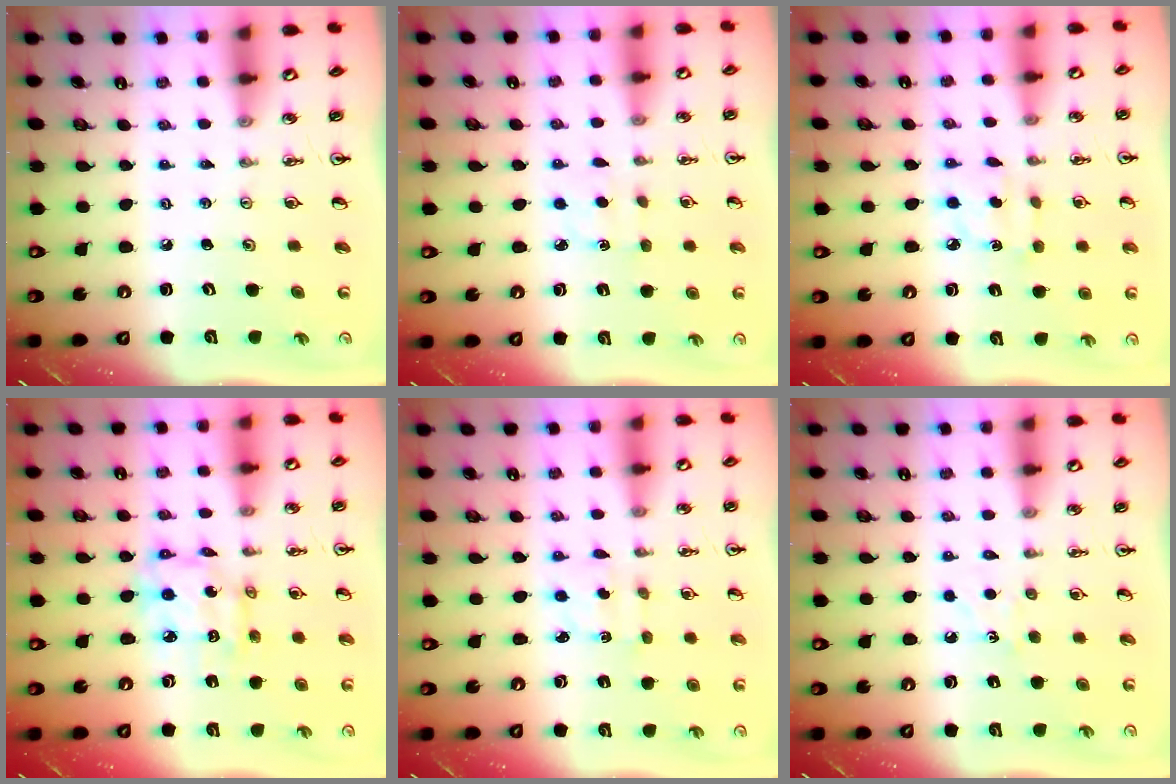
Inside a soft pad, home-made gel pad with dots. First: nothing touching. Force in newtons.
{"total": 2.9, "press": 2.9, "slide": 0.5}
{"total": 2.9, "press": 2.8, "slide": 0.5}
{"total": 8.3, "press": 8.2, "slide": 0.6}
{"total": 2.1, "press": 2.0, "slide": 0.6}
{"total": 5.1, "press": 5.0, "slide": 0.7}